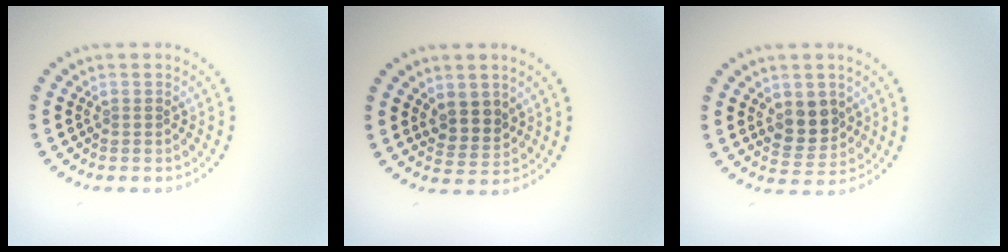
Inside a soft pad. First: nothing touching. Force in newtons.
{"total": 2.8, "press": 2.5, "slide": 1.2}
{"total": 3.5, "press": 3.4, "slide": 1.0}